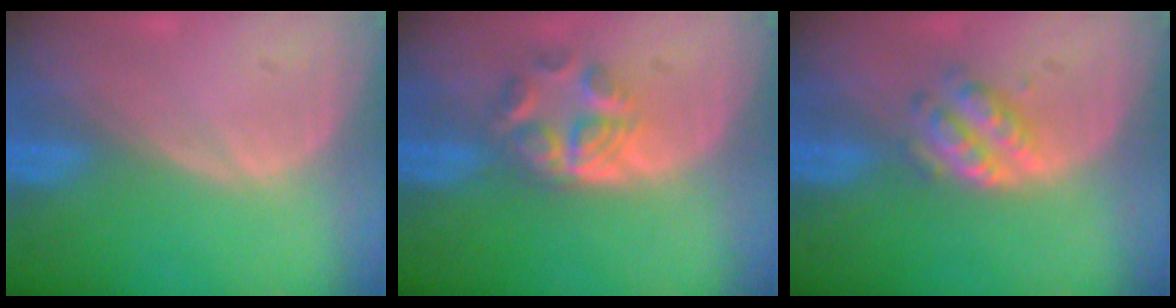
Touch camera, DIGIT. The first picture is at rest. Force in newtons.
{"total": 5.9, "press": 5.0, "slide": 3.3}
{"total": 4.9, "press": 4.3, "slide": 2.3}